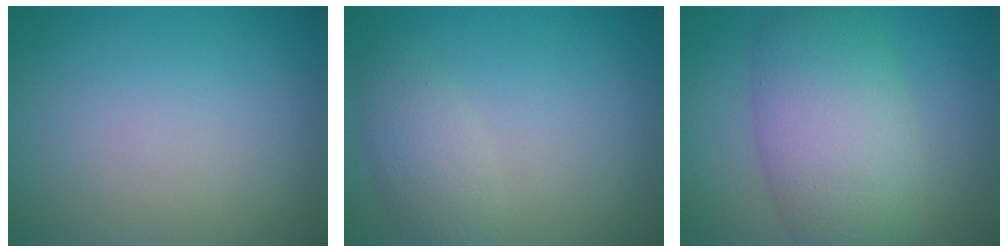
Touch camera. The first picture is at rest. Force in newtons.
{"total": 2.5, "press": 2.5, "slide": 0.1}
{"total": 7.6, "press": 7.6, "slide": 0.4}